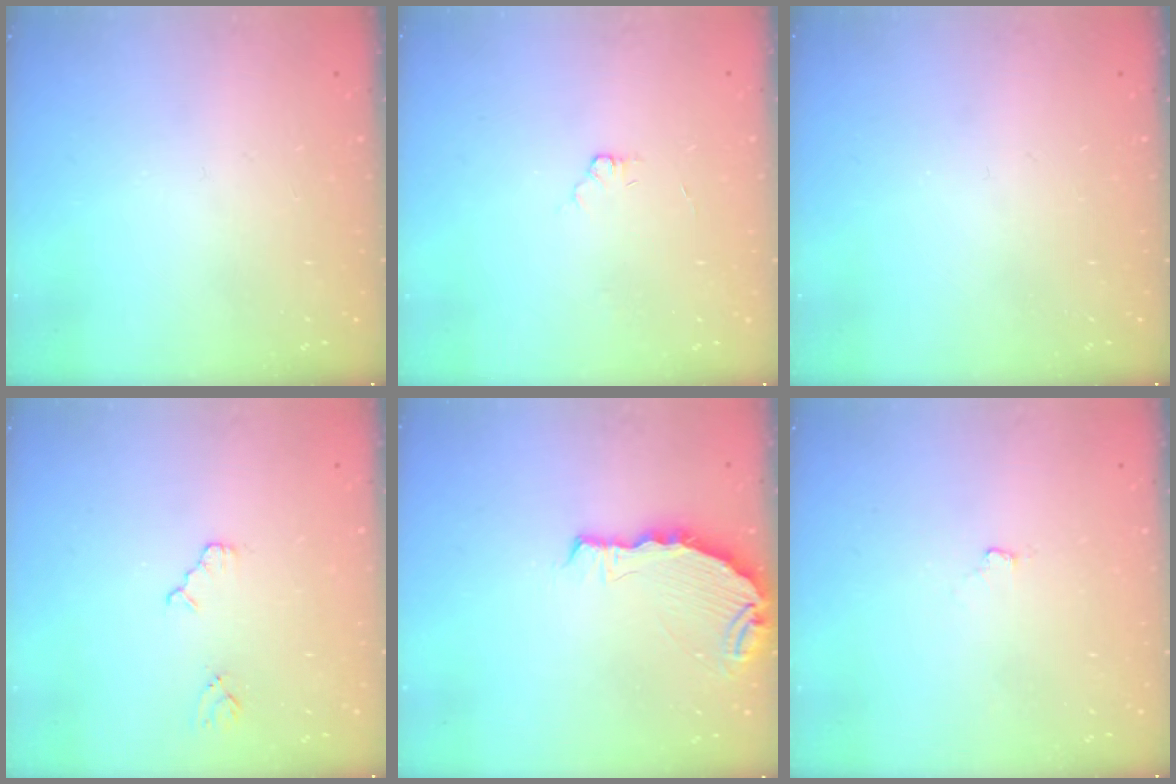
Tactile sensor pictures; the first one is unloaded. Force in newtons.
{"total": 3.4, "press": 3.4, "slide": 0.4}
{"total": 0.0}
{"total": 2.3, "press": 2.3, "slide": 0.4}
{"total": 7.3, "press": 6.2, "slide": 3.8}
{"total": 4.3, "press": 2.8, "slide": 3.2}